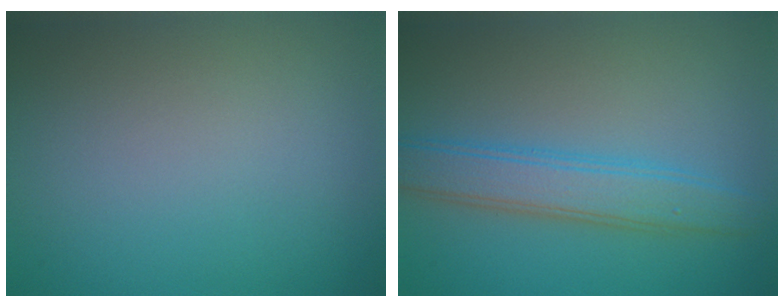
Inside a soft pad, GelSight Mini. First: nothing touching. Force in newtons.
{"total": 4.2, "press": 4.2, "slide": 0.1}